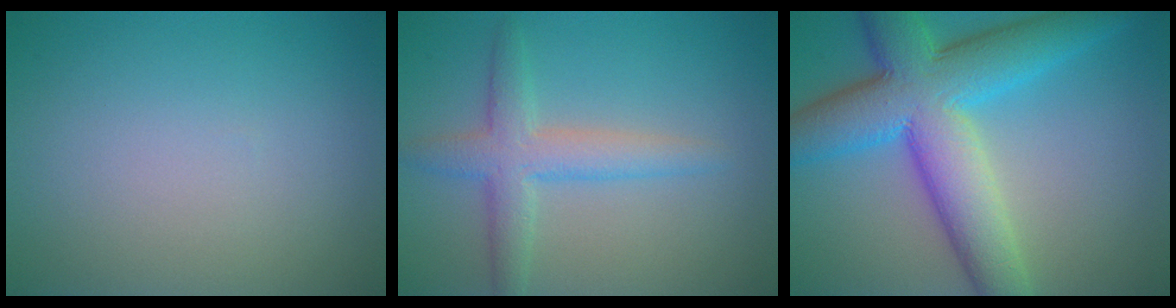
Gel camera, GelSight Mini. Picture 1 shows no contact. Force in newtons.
{"total": 3.8, "press": 3.8, "slide": 0.2}
{"total": 10.9, "press": 10.9, "slide": 0.1}